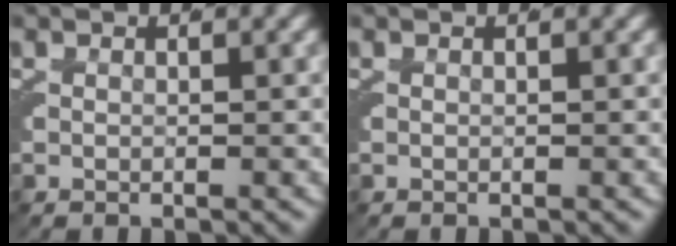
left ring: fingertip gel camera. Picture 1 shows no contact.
{"total": 0.0}